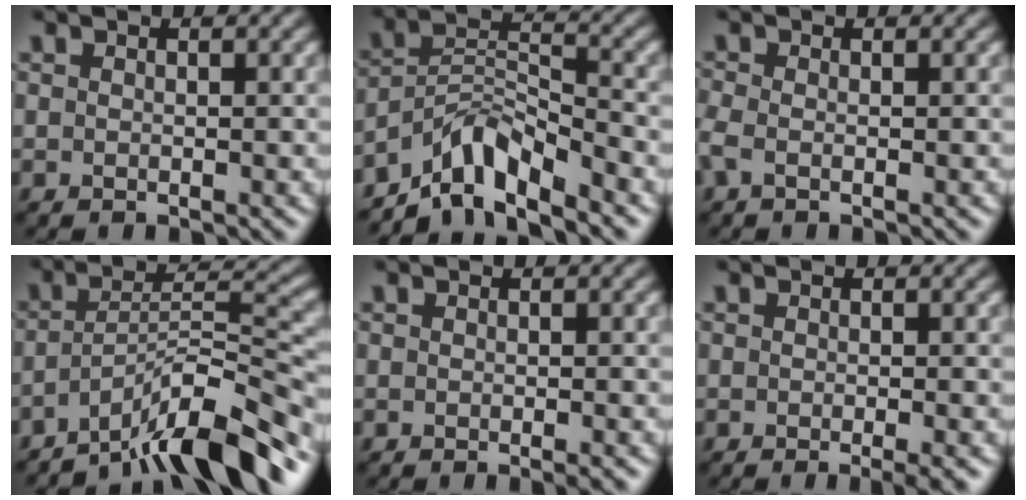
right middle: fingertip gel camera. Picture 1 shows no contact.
{"total": 6.2, "force": [-5.3, 1.7, 2.9], "torque": [-0.041, 0.010, -0.100]}
{"total": 1.2, "force": [-0.7, 0.4, 0.9], "torque": [-0.028, -0.005, -0.016]}
{"total": 9.6, "force": [-7.0, 1.6, 6.3], "torque": [-0.088, 0.021, -0.120]}
{"total": 1.3, "force": [-0.6, 0.4, 1.1], "torque": [0.001, 0.003, -0.008]}
{"total": 2.1, "force": [-1.0, 0.4, 1.8], "torque": [-0.016, -0.001, -0.017]}